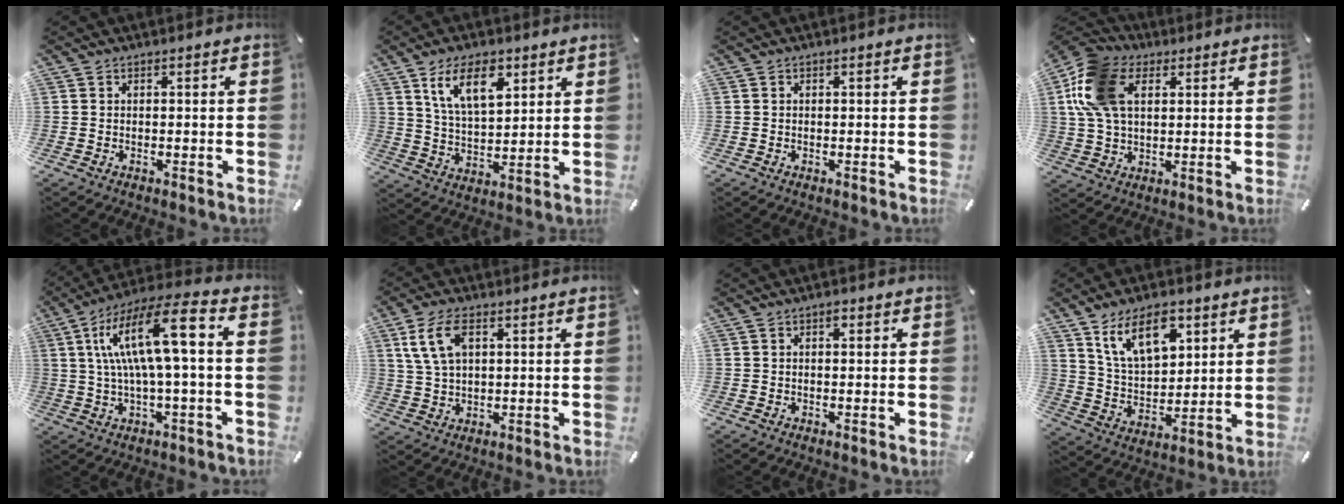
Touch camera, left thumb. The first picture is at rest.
{"total": 11.6, "force": [6.5, 5.9, 7.6], "torque": [-0.142, -0.010, 0.118]}
{"total": 0.0}
{"total": 15.3, "force": [4.8, 10.4, 10.1], "torque": [-0.243, 0.015, 0.089]}
{"total": 16.5, "force": [3.3, 4.3, 15.6], "torque": [-0.300, -0.003, 0.044]}
{"total": 7.6, "force": [3.0, 4.2, 5.6], "torque": [-0.132, 0.002, 0.054]}
{"total": 1.0, "force": [0.3, 0.6, 0.7], "torque": [-0.007, 0.002, 0.002]}
{"total": 13.1, "force": [7.6, 7.4, 7.7], "torque": [-0.131, -0.021, 0.139]}